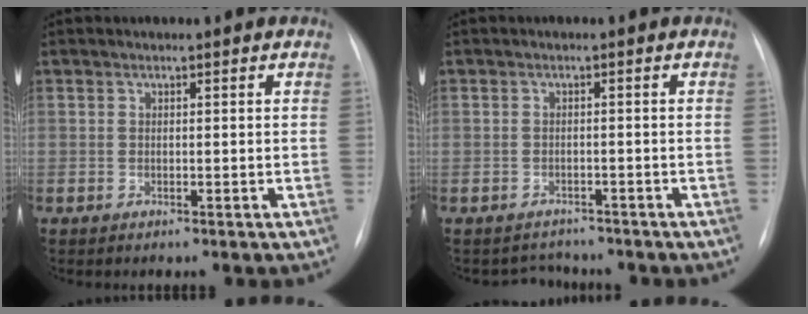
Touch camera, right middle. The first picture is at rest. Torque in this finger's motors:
{"motor_torque": [-0.96, 0.16, -0.52, -0.08]}